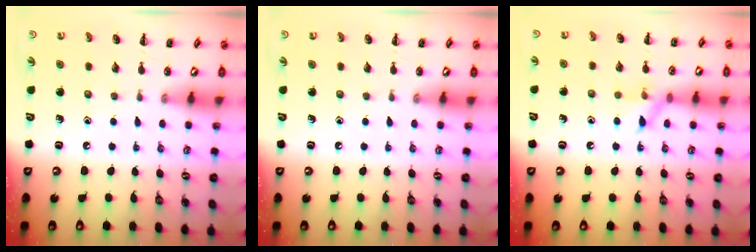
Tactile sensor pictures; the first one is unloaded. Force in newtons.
{"total": 0.0}
{"total": 7.3, "press": 7.2, "slide": 0.3}